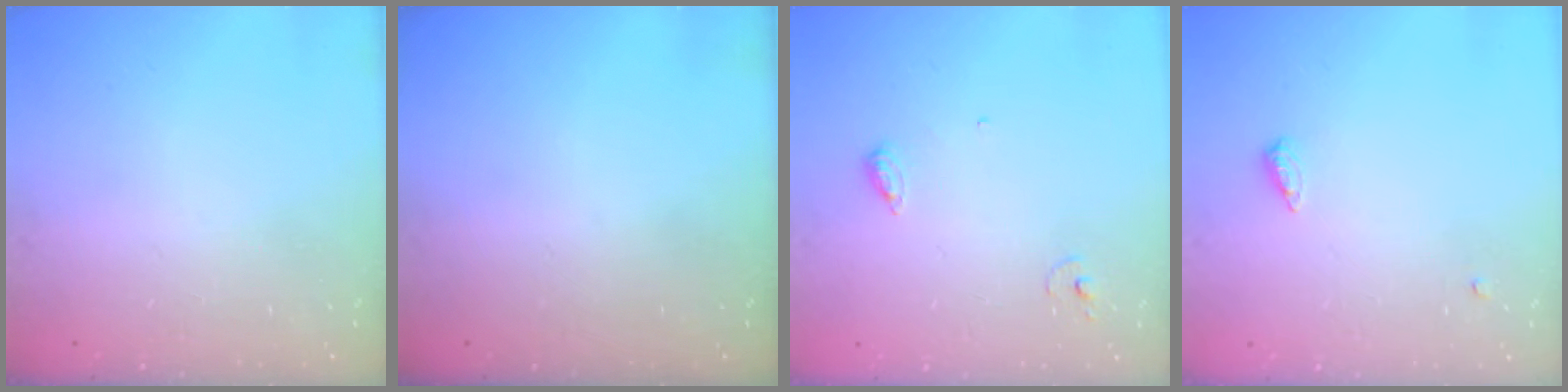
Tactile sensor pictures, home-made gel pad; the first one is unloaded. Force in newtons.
{"total": 0.0}
{"total": 6.4, "press": 6.4, "slide": 0.5}
{"total": 5.5, "press": 5.4, "slide": 1.0}